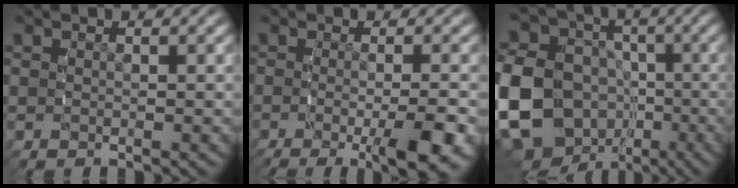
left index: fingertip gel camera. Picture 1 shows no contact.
{"total": 4.3, "force": [-2.3, 0.3, 3.6], "torque": [-0.057, -0.008, -0.038]}
{"total": 17.0, "force": [-3.2, 15.2, 7.0], "torque": [-0.180, -0.065, -0.054]}